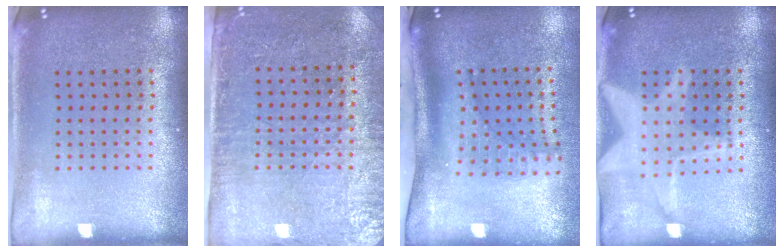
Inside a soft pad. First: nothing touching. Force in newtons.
{"total": 2.9, "press": 2.5, "slide": 1.5}
{"total": 2.1, "press": 1.5, "slide": 1.4}
{"total": 3.0, "press": 3.0, "slide": 0.4}